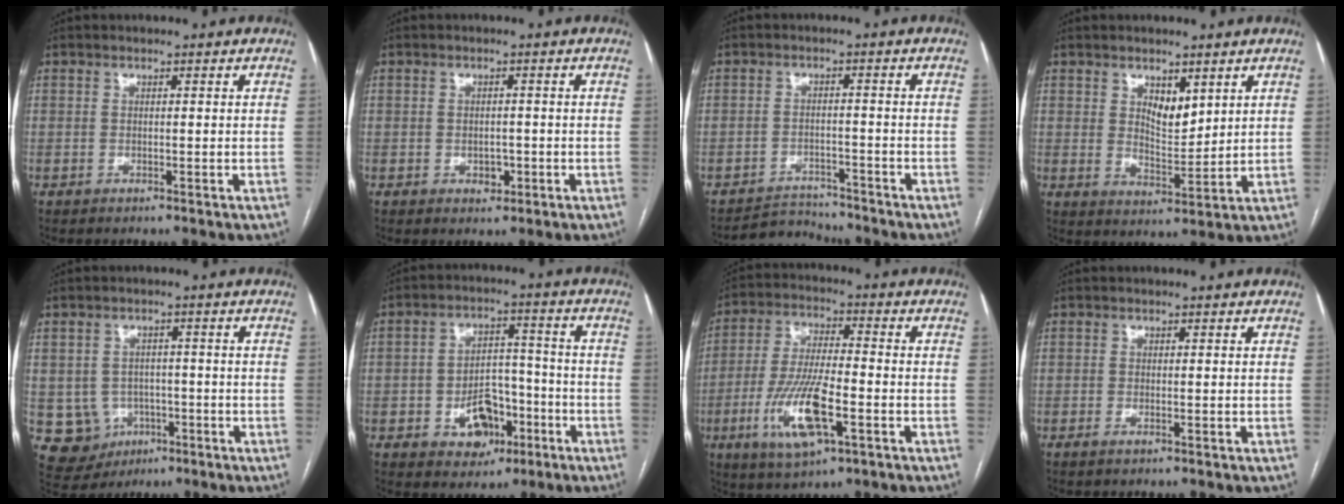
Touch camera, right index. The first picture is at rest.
{"total": 2.3, "force": [-0.7, 1.6, 1.4], "torque": [-0.019, 0.002, -0.004]}
{"total": 4.7, "force": [-4.5, 0.7, -1.0], "torque": [0.019, 0.000, -0.073]}
{"total": 5.0, "force": [2.6, 2.4, 3.5], "torque": [-0.059, -0.008, 0.051]}
{"total": 7.5, "force": [-1.8, 7.2, 1.4], "torque": [-0.032, 0.013, -0.010]}
{"total": 9.2, "force": [-3.7, 6.4, 5.5], "torque": [-0.085, 0.023, -0.050]}
{"total": 12.7, "force": [-4.6, 3.0, 11.4], "torque": [-0.235, -0.012, -0.080]}
{"total": 0.7, "force": [-0.5, 0.1, 0.5], "torque": [-0.009, -0.001, -0.008]}